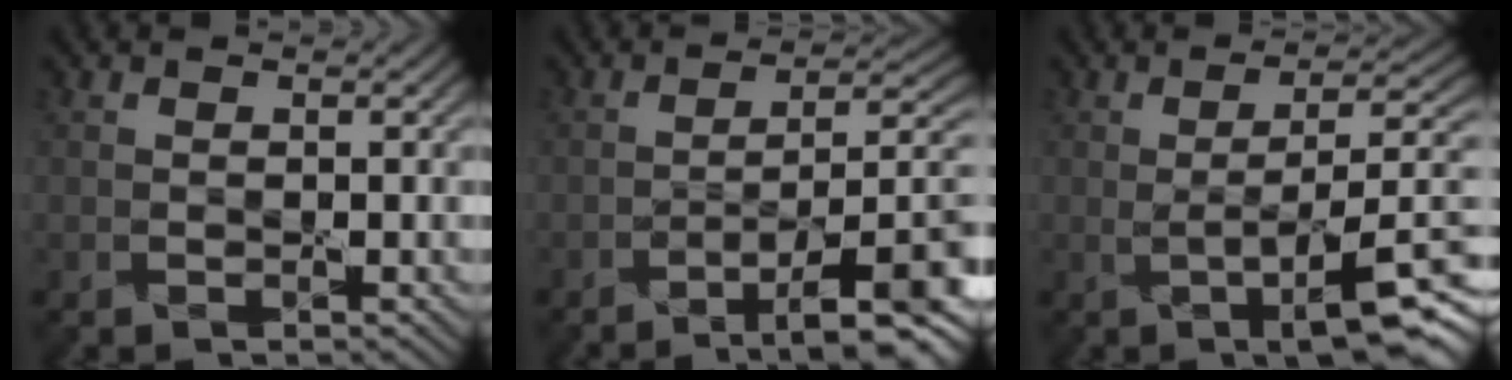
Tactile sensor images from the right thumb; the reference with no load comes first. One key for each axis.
{"total": 11.3, "fx": -5.8, "fy": 3.2, "fz": 9.1, "tx": -0.137, "ty": 0.001, "tz": -0.086}
{"total": 9.1, "fx": -1.8, "fy": 1.8, "fz": 8.7, "tx": -0.135, "ty": 0.008, "tz": -0.028}